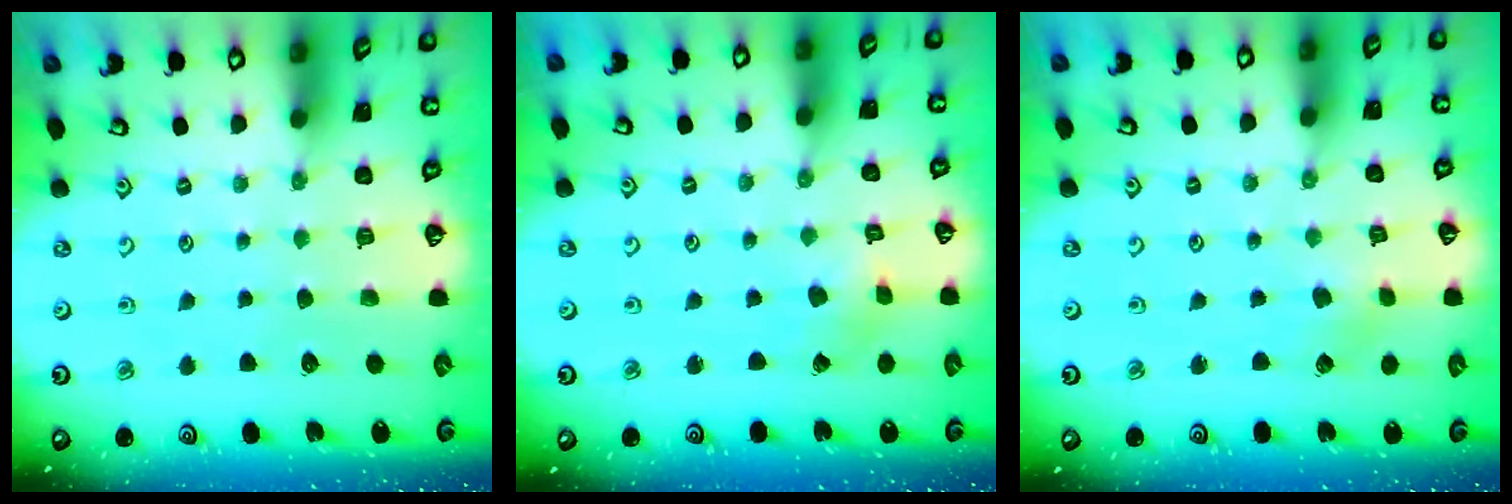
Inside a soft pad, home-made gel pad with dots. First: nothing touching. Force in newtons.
{"total": 1.6, "press": 1.6, "slide": 0.0}
{"total": 2.7, "press": 2.6, "slide": 0.4}